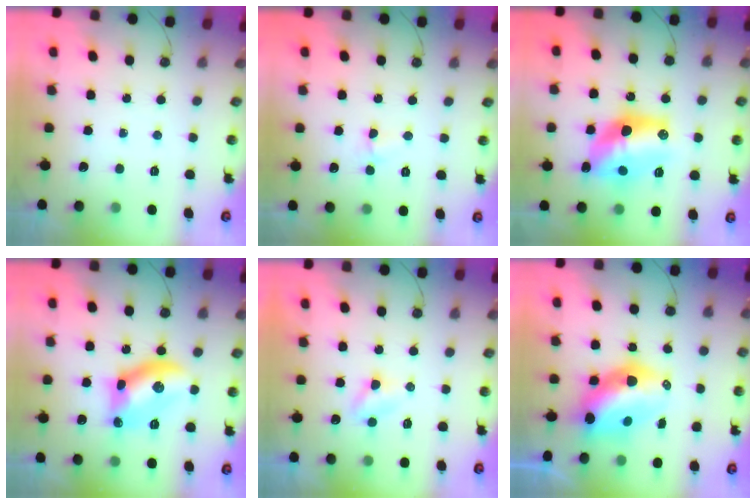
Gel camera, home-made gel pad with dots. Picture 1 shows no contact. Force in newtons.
{"total": 3.7, "press": 3.7, "slide": 0.5}
{"total": 15.0, "press": 14.9, "slide": 1.2}
{"total": 13.0, "press": 13.0, "slide": 0.5}
{"total": 4.8, "press": 4.7, "slide": 0.5}
{"total": 11.9, "press": 11.8, "slide": 1.2}